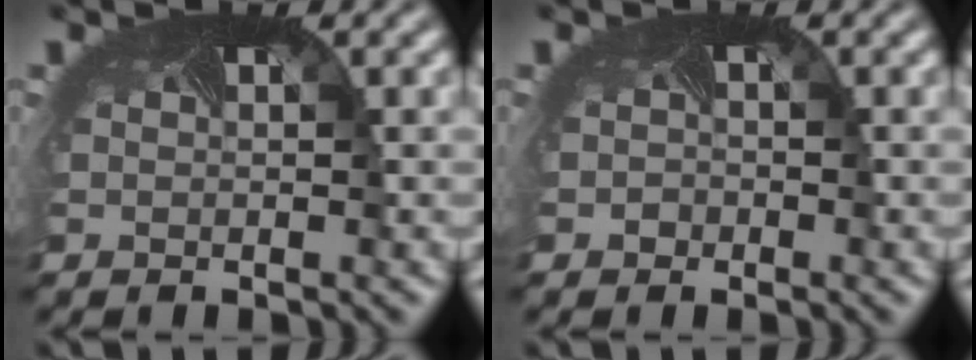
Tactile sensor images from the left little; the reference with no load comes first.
{"total": 0.8, "force": [-0.3, 0.6, -0.3], "torque": [0.008, -0.005, -0.010]}